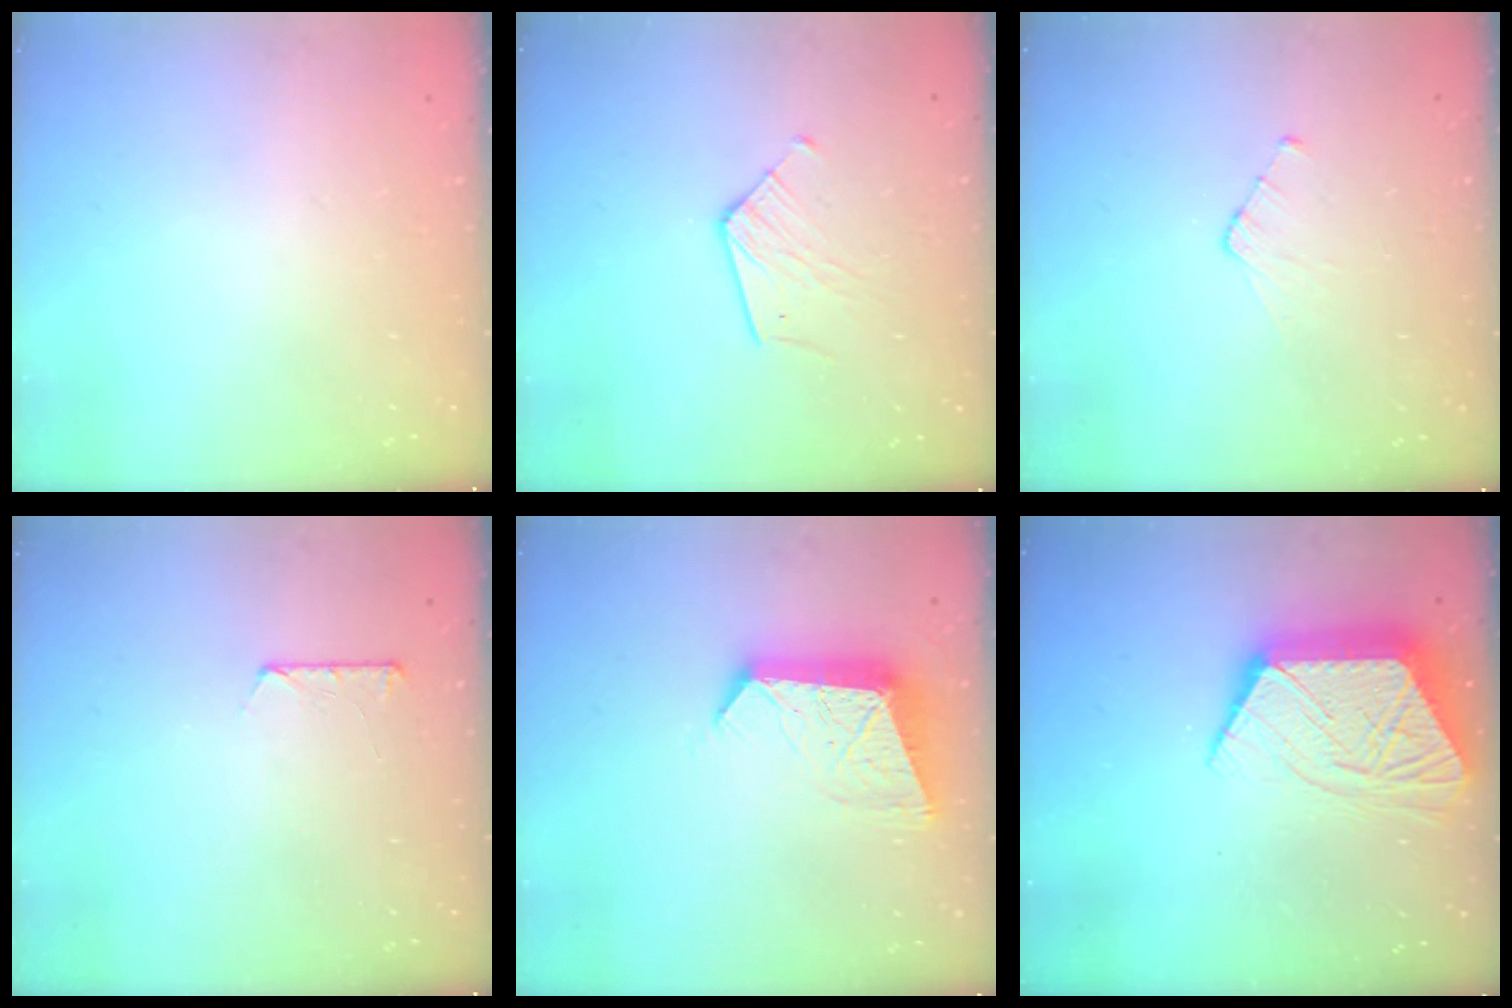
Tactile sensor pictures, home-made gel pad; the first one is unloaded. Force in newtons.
{"total": 8.0, "press": 8.0, "slide": 0.5}
{"total": 4.1, "press": 4.1, "slide": 0.4}
{"total": 6.9, "press": 6.9, "slide": 0.7}
{"total": 12.1, "press": 12.0, "slide": 1.1}
{"total": 15.3, "press": 15.3, "slide": 1.3}